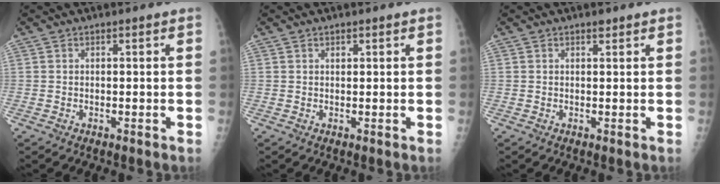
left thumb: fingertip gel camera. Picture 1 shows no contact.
{"total": 0.7, "force": [0.5, 0.5, 0.3], "torque": [-0.003, -0.003, 0.007]}
{"total": 0.8, "force": [0.6, 0.3, 0.4], "torque": [-0.006, -0.004, 0.009]}